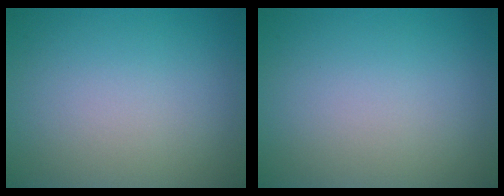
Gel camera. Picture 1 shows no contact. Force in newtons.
{"total": 0.0}